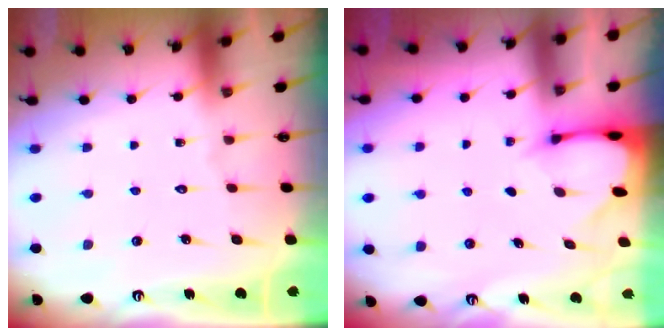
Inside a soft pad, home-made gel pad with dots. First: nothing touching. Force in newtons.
{"total": 2.0, "press": 2.0, "slide": 0.1}